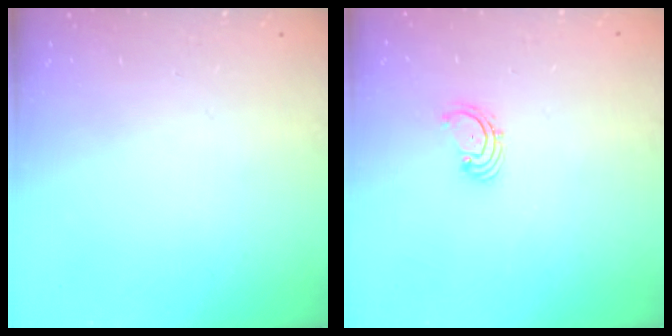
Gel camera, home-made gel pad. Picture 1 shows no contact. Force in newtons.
{"total": 2.0, "press": 1.9, "slide": 0.6}